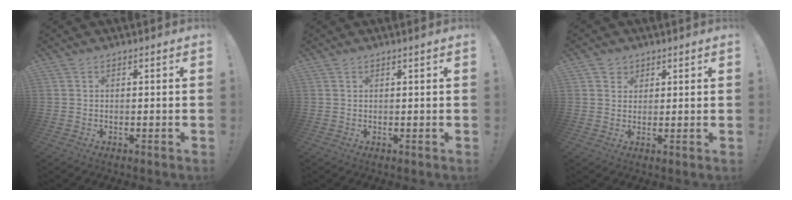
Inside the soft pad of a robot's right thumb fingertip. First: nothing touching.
{"total": 0.8, "force": [0.4, -0.2, 0.6], "torque": [-0.013, 0.001, 0.006]}
{"total": 2.8, "force": [1.6, 2.3, 0.1], "torque": [-0.004, -0.006, 0.029]}